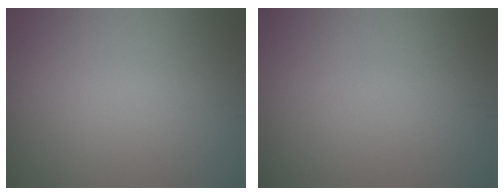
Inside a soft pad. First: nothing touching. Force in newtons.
{"total": 0.0}